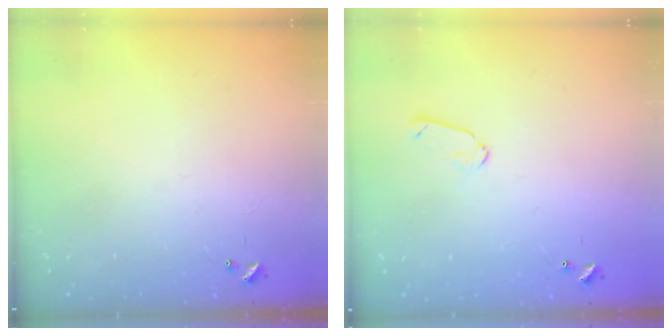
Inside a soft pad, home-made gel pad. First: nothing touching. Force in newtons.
{"total": 6.8, "press": 6.7, "slide": 1.0}